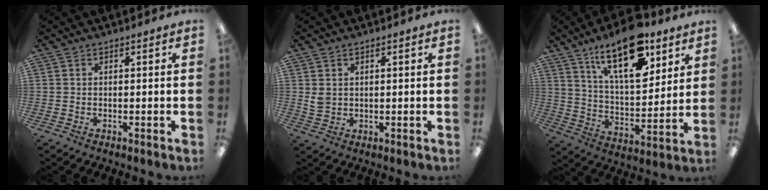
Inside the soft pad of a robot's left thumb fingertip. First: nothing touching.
{"total": 2.6, "force": [1.1, 2.0, 1.3], "torque": [-0.027, 0.002, 0.021]}
{"total": 20.3, "force": [12.5, 9.0, 13.3], "torque": [-0.204, -0.062, 0.208]}